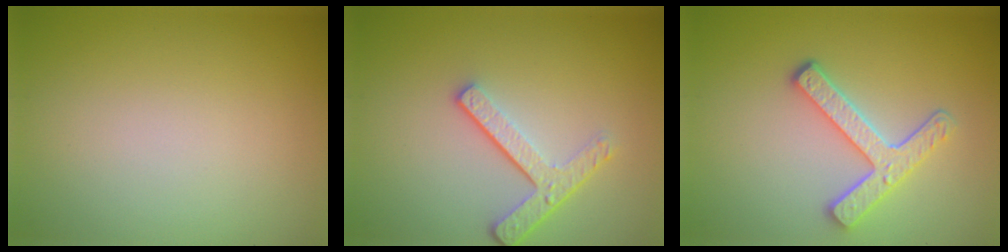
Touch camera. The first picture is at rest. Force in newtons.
{"total": 3.4, "press": 2.5, "slide": 2.3}
{"total": 3.8, "press": 3.1, "slide": 2.1}